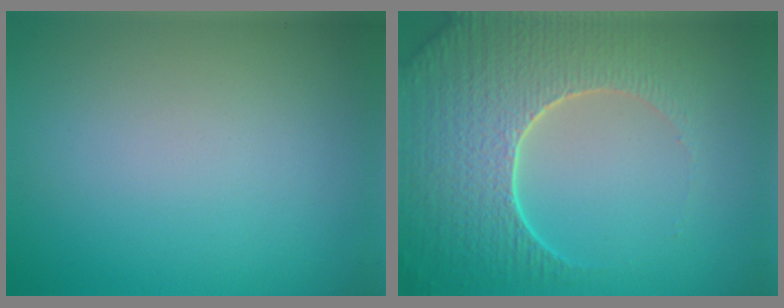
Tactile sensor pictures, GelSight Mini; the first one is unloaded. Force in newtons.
{"total": 7.6, "press": 5.9, "slide": 4.8}